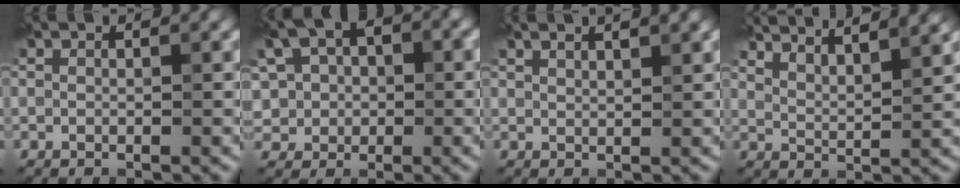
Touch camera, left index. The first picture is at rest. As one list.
[{"total": 7.4, "force": [1.5, 5.7, 4.5], "torque": [-0.082, 0.023, 0.010]}, {"total": 1.9, "force": [1.5, 0.4, 1.1], "torque": [-0.009, 0.000, 0.020]}, {"total": 7.6, "force": [6.4, 2.1, 3.6], "torque": [-0.039, 0.026, 0.069]}]